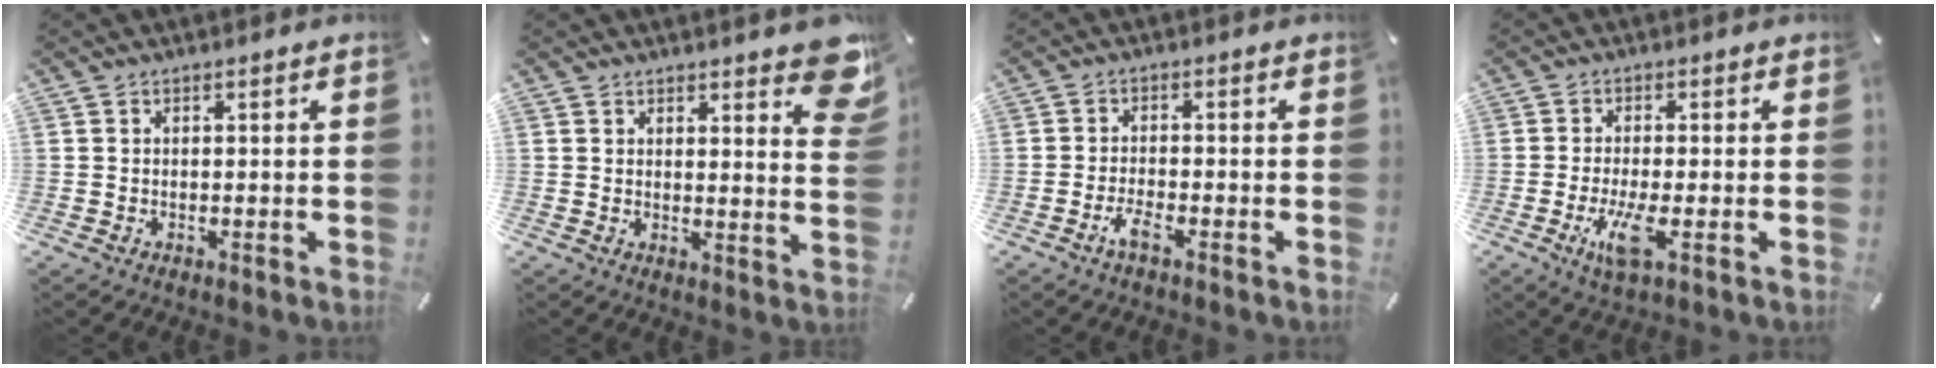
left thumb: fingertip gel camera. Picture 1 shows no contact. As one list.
[{"total": 7.9, "force": [5.6, 2.7, 4.9], "torque": [-0.045, -0.042, 0.092]}, {"total": 3.3, "force": [-2.2, 0.9, 2.3], "torque": [-0.051, 0.004, -0.044]}, {"total": 7.3, "force": [-2.1, 1.9, 6.7], "torque": [-0.138, -0.023, -0.039]}]